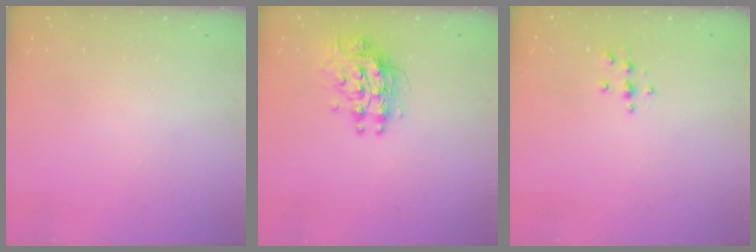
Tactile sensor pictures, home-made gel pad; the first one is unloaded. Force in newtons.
{"total": 9.7, "press": 9.6, "slide": 0.9}
{"total": 4.6, "press": 4.5, "slide": 0.6}